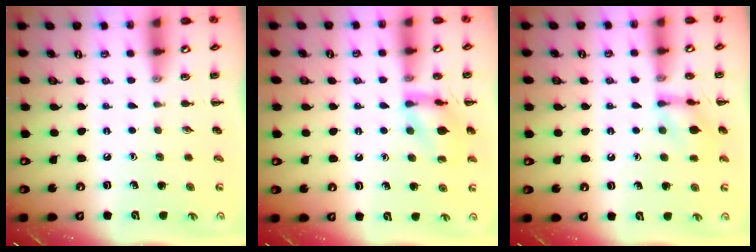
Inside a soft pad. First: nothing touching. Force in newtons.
{"total": 12.5, "press": 12.5, "slide": 0.9}
{"total": 9.4, "press": 9.4, "slide": 0.7}